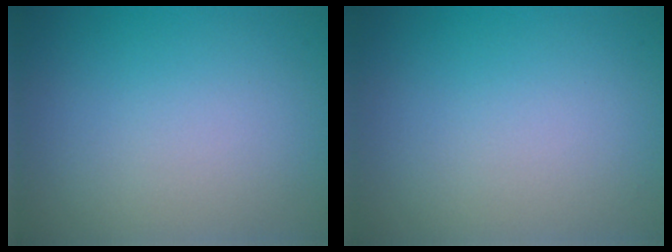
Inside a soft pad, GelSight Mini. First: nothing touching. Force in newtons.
{"total": 0.0}